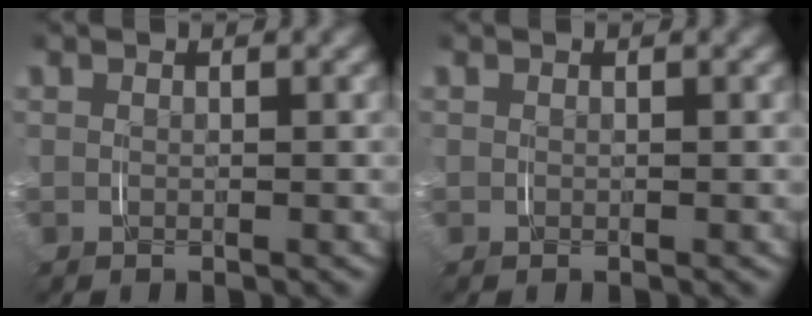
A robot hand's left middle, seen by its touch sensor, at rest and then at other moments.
{"total": 0.0}